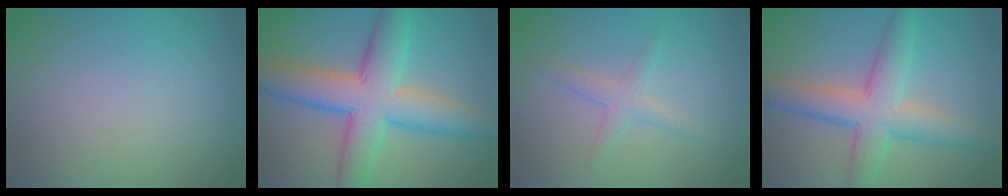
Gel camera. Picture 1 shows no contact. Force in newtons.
{"total": 8.6, "press": 8.6, "slide": 0.3}
{"total": 1.7, "press": 1.6, "slide": 0.1}
{"total": 5.9, "press": 5.9, "slide": 0.2}